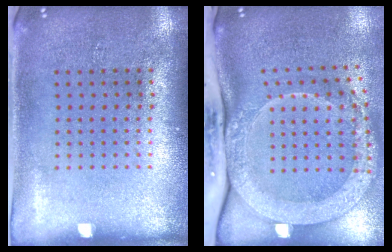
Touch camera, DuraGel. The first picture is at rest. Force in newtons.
{"total": 3.3, "press": 2.4, "slide": 2.3}